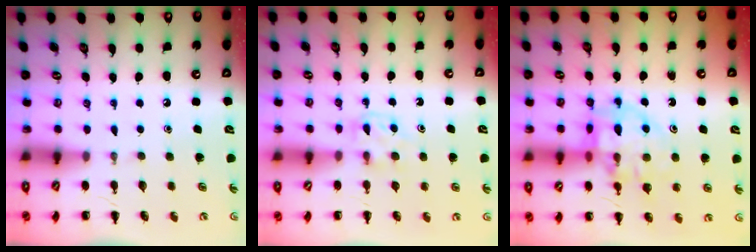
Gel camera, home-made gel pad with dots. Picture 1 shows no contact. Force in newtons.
{"total": 3.6, "press": 3.3, "slide": 1.3}
{"total": 13.4, "press": 13.1, "slide": 2.7}